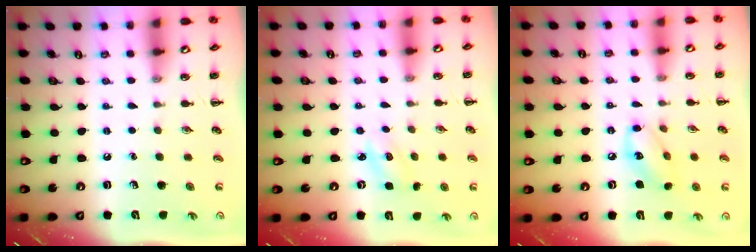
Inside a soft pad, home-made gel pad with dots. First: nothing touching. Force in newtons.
{"total": 2.9, "press": 2.8, "slide": 0.9}
{"total": 10.0, "press": 9.9, "slide": 1.0}